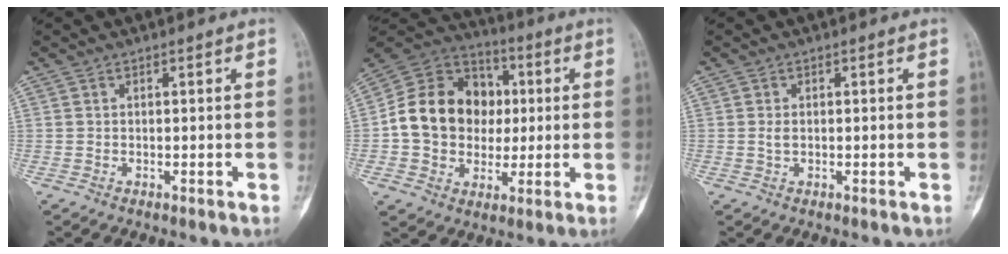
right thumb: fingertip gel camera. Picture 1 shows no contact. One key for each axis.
{"total": 17.6, "fx": 0.5, "fy": 14.7, "fz": 9.7, "tx": -0.133, "ty": 0.029, "tz": 0.008}
{"total": 0.9, "fx": 0.1, "fy": 0.5, "fz": 0.8, "tx": -0.016, "ty": 0.000, "tz": 0.004}